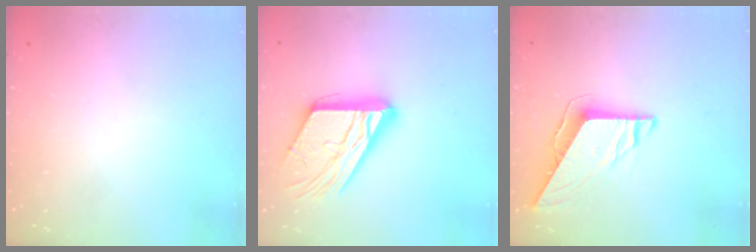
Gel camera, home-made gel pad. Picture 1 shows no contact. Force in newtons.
{"total": 19.7, "press": 19.6, "slide": 1.8}
{"total": 7.6, "press": 7.6, "slide": 0.2}